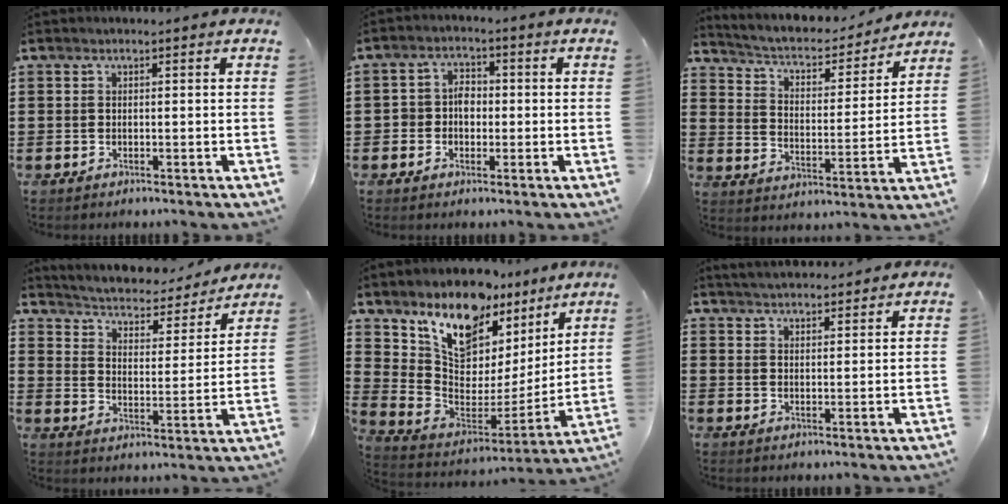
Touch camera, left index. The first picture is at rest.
{"total": 3.4, "force": [-0.7, 2.6, 2.0], "torque": [-0.046, 0.009, -0.018]}
{"total": 4.3, "force": [3.7, 1.1, 1.8], "torque": [-0.055, -0.028, 0.055]}
{"total": 2.9, "force": [2.8, 0.6, 0.6], "torque": [-0.032, -0.027, 0.036]}
{"total": 11.3, "force": [8.4, 6.0, 4.5], "torque": [-0.117, -0.061, 0.154]}
{"total": 3.3, "force": [3.3, 0.2, 0.2], "torque": [-0.015, -0.006, 0.062]}